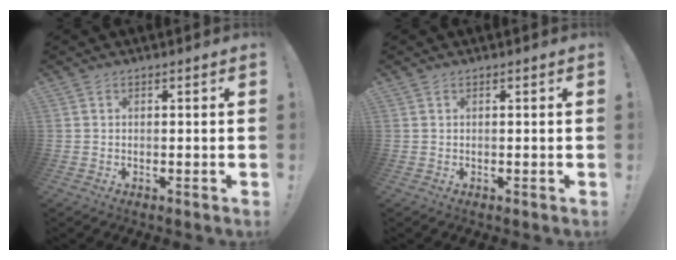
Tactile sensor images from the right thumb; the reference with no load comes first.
{"total": 0.0}